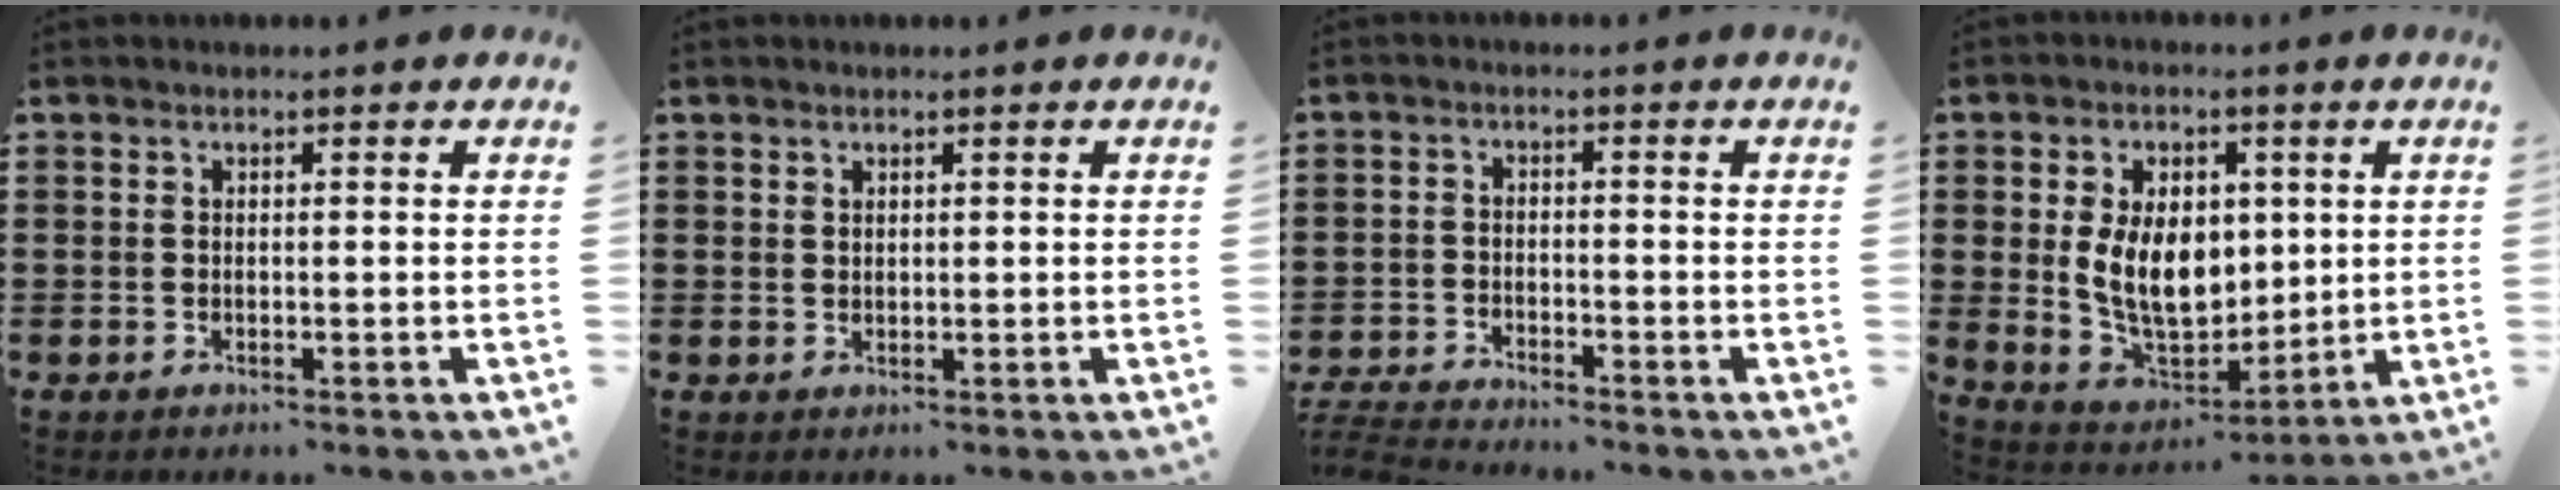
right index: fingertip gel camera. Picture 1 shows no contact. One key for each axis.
{"total": 0.9, "fx": 0.8, "fy": 0.5, "fz": 0.2, "tx": -0.005, "ty": 0.002, "tz": 0.015}
{"total": 3.4, "fx": -3.4, "fy": 0.1, "fz": 0.3, "tx": -0.022, "ty": -0.006, "tz": -0.076}
{"total": 10.1, "fx": 1.3, "fy": 6.9, "fz": 7.2, "tx": -0.145, "ty": 0.005, "tz": 0.020}